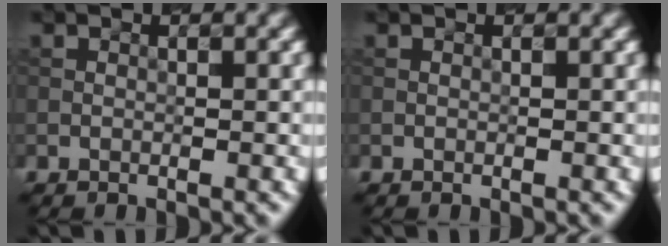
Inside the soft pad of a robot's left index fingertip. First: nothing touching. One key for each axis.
{"total": 0.0}